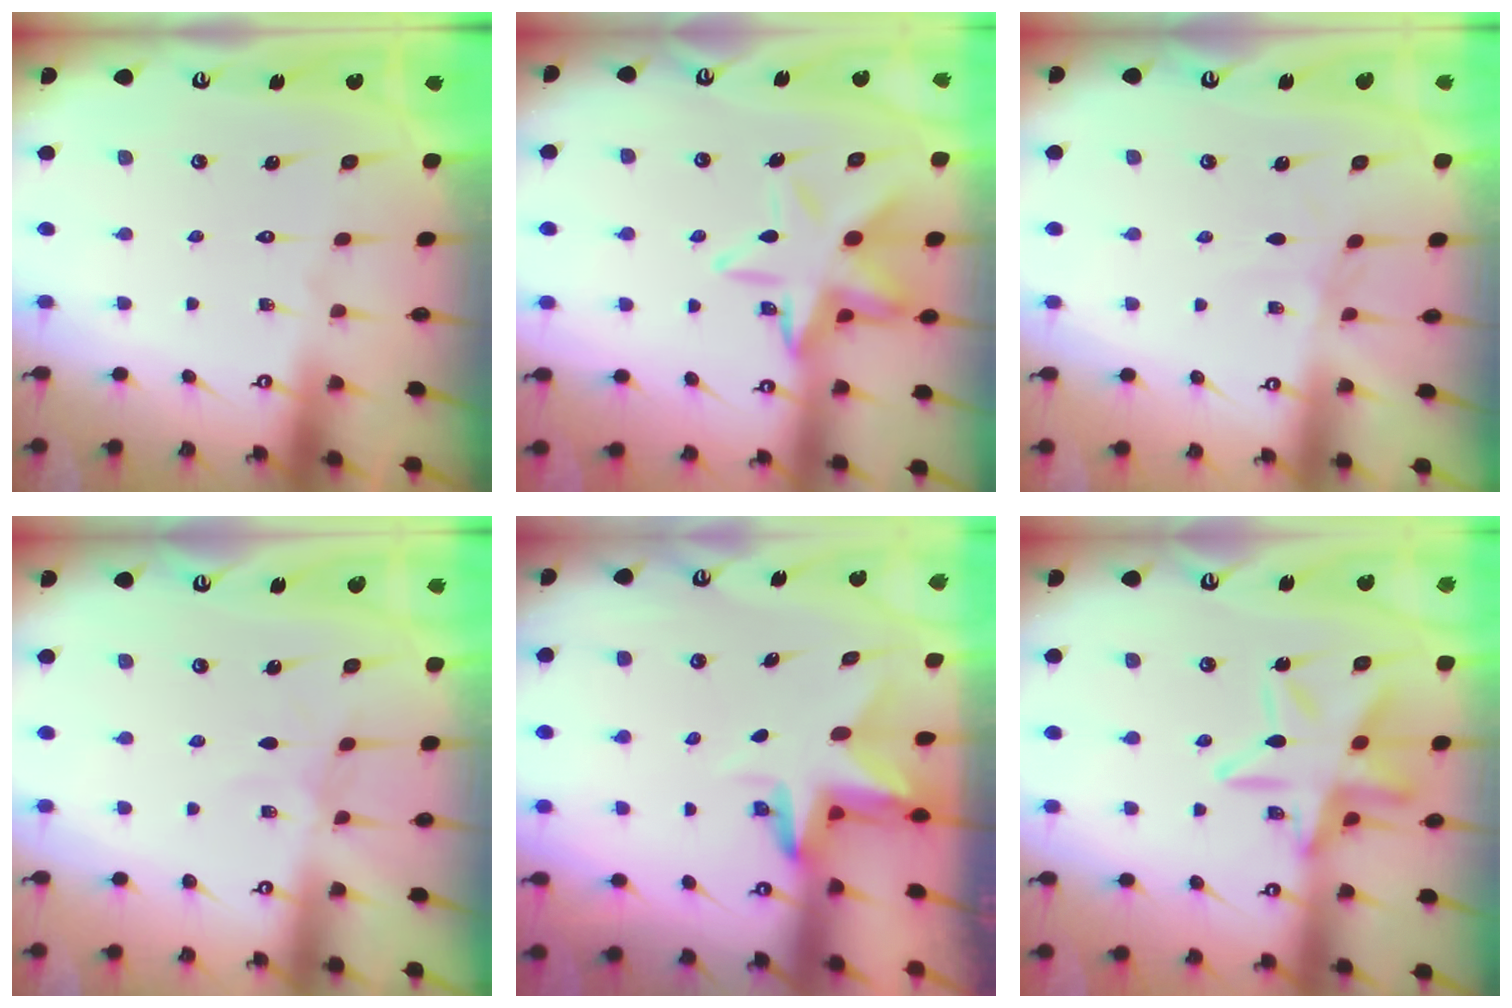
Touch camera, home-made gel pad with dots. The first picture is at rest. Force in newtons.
{"total": 14.0, "press": 13.9, "slide": 1.3}
{"total": 0.9, "press": 0.8, "slide": 0.3}
{"total": 3.0, "press": 2.9, "slide": 0.4}
{"total": 3.2, "press": 3.2, "slide": 0.3}
{"total": 17.2, "press": 17.2, "slide": 1.4}